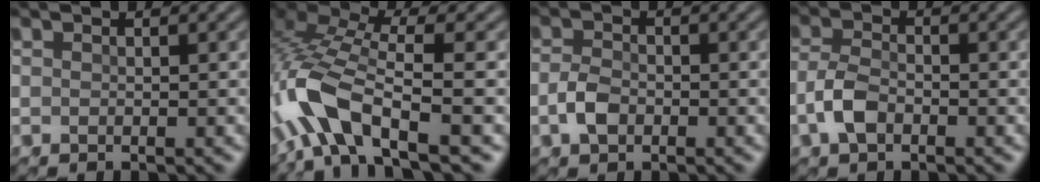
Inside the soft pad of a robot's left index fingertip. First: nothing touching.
{"total": 7.6, "force": [-3.8, 1.5, 6.4], "torque": [-0.153, 0.012, -0.088]}
{"total": 1.9, "force": [-1.2, 0.9, 1.2], "torque": [-0.030, 0.004, -0.026]}
{"total": 2.7, "force": [-1.7, 1.0, 1.7], "torque": [-0.047, 0.005, -0.039]}